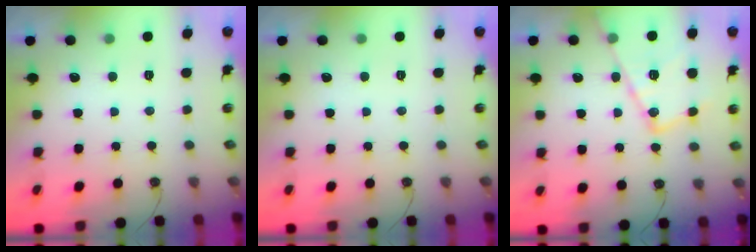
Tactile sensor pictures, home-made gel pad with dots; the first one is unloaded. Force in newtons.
{"total": 0.0}
{"total": 18.3, "press": 18.3, "slide": 1.6}